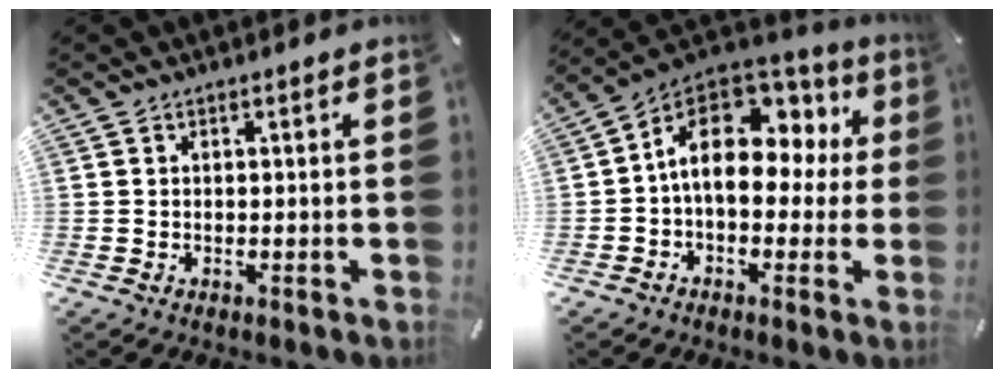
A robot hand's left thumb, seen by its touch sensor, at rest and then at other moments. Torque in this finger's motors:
{"motor_torque": [0.46, 0.86, 1.46, 0.17, 0.35]}